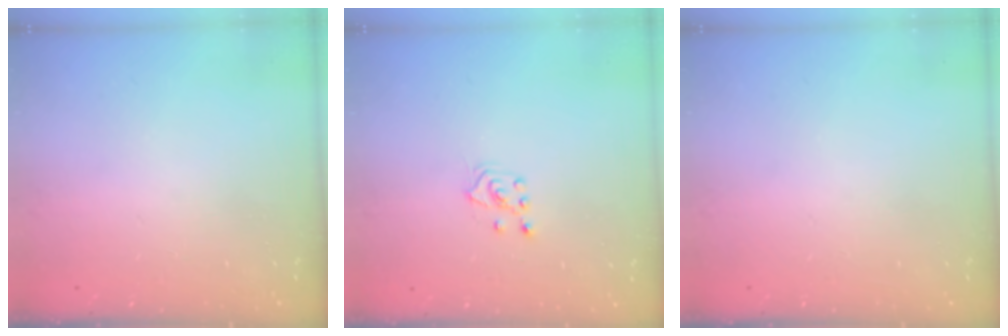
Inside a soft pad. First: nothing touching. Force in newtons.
{"total": 3.0, "press": 2.9, "slide": 0.7}
{"total": 0.0}